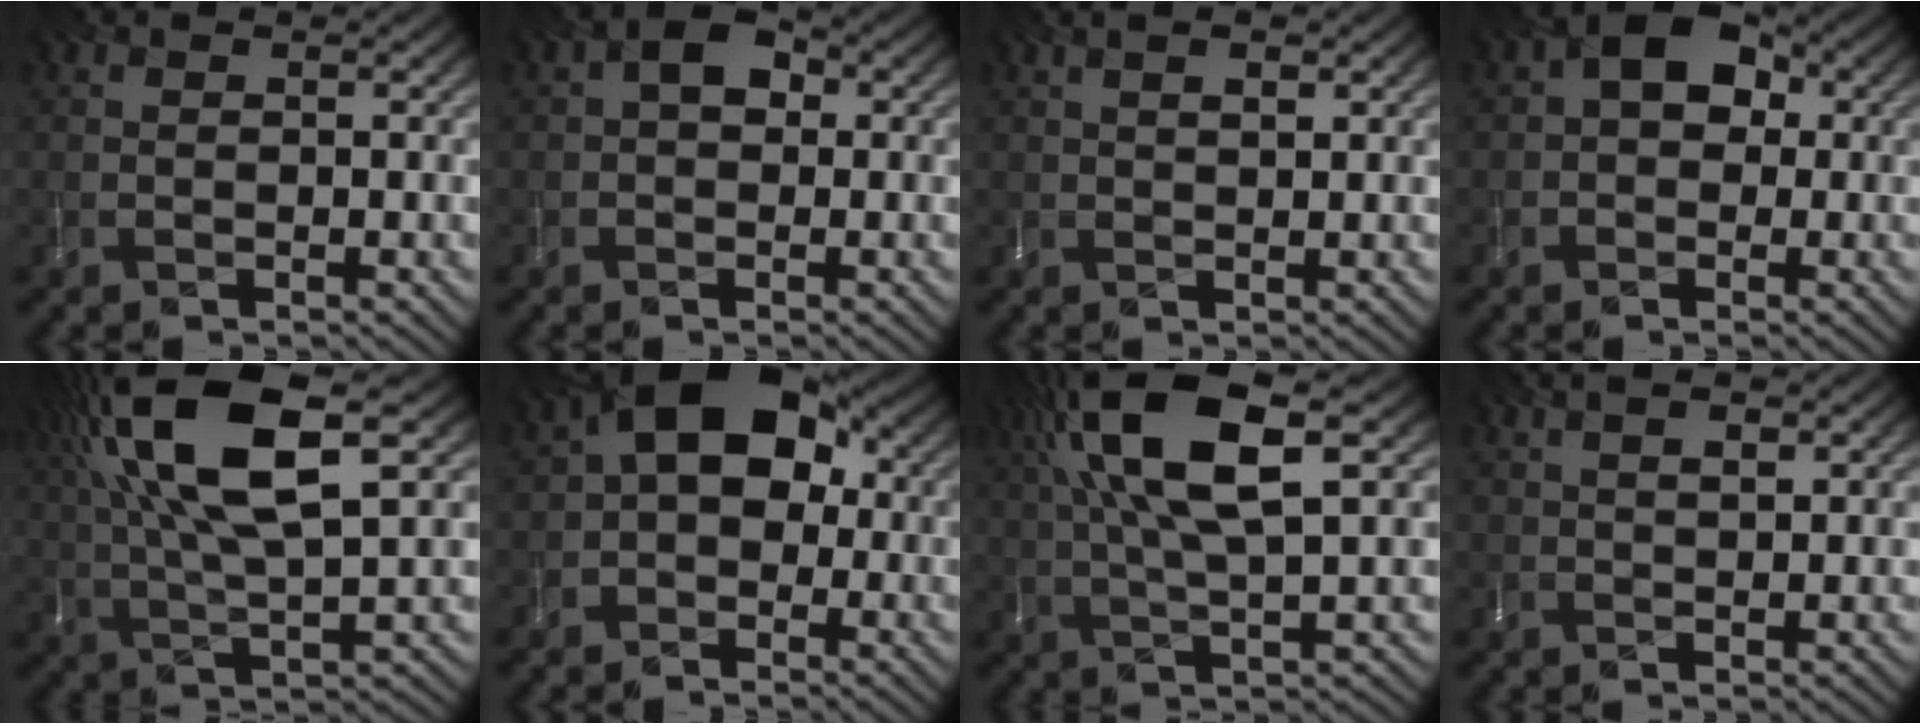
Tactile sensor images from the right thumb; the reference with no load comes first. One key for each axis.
{"total": 3.5, "fx": 0.4, "fy": 2.4, "fz": 2.5, "tx": -0.041, "ty": 0.012, "tz": 0.000}
{"total": 2.2, "fx": 1.3, "fy": 0.6, "fz": 1.7, "tx": -0.035, "ty": 0.001, "tz": 0.031}
{"total": 6.4, "fx": 1.0, "fy": 4.6, "fz": 4.3, "tx": -0.060, "ty": 0.018, "tz": -0.002}
{"total": 15.5, "fx": 6.3, "fy": 4.7, "fz": 13.3, "tx": -0.294, "ty": 0.024, "tz": 0.115}
{"total": 10.2, "fx": 0.7, "fy": 6.3, "fz": 7.9, "tx": -0.131, "ty": 0.025, "tz": -0.002}
{"total": 13.4, "fx": 5.1, "fy": 3.9, "fz": 11.8, "tx": -0.250, "ty": 0.019, "tz": 0.096}
{"total": 2.6, "fx": 1.5, "fy": 0.7, "fz": 2.0, "tx": -0.041, "ty": 0.002, "tz": 0.033}